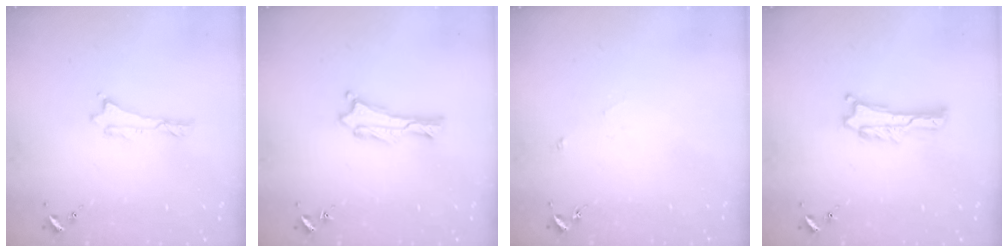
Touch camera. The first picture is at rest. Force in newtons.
{"total": 0.8, "press": 0.7, "slide": 0.2}
{"total": 2.5, "press": 2.5, "slide": 0.2}
{"total": 1.0, "press": 1.0, "slide": 0.2}